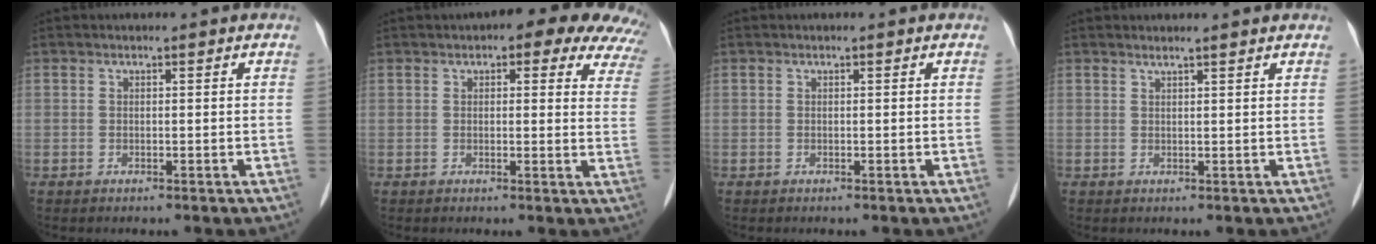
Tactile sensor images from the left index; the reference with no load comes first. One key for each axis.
{"total": 13.4, "fx": 10.1, "fy": 4.5, "fz": 7.5, "tx": -0.062, "ty": 0.013, "tz": 0.095}
{"total": 0.0}
{"total": 2.6, "fx": 2.5, "fy": -0.3, "fz": 0.9, "tx": -0.018, "ty": 0.009, "tz": 0.033}